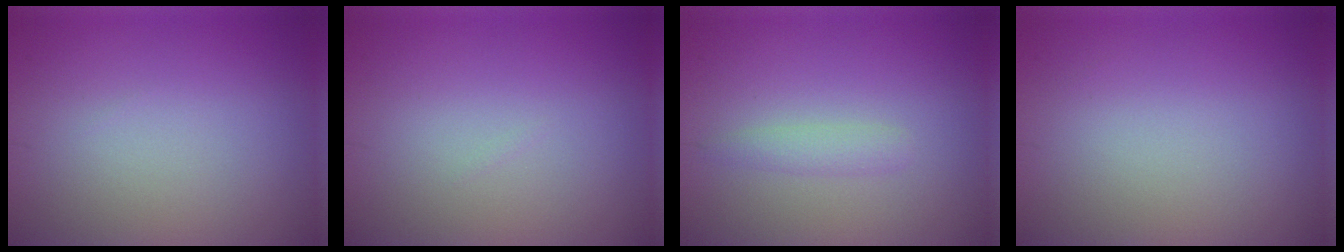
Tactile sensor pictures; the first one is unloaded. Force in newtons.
{"total": 0.0}
{"total": 1.4, "press": 1.4, "slide": 0.1}
{"total": 0.0}